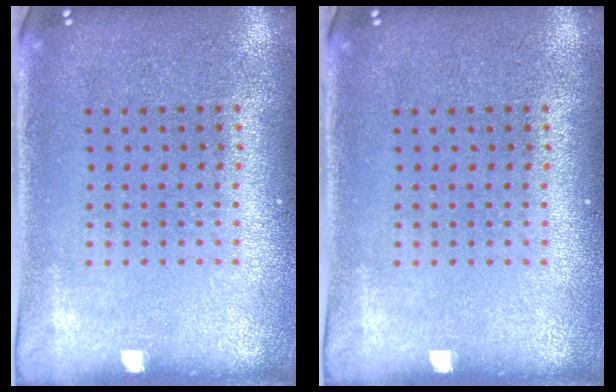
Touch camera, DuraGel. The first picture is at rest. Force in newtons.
{"total": 0.0}